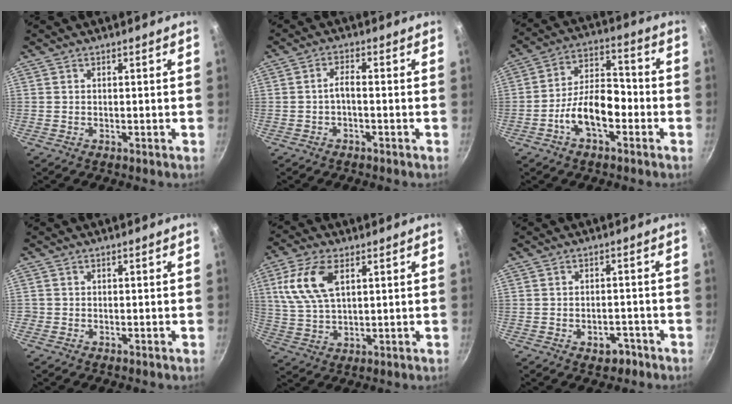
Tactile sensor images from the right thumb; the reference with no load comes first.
{"total": 2.5, "force": [-1.0, 0.8, 2.1], "torque": [-0.045, 0.018, -0.022]}
{"total": 11.8, "force": [-4.3, 6.3, 9.0], "torque": [-0.128, 0.054, -0.083]}
{"total": 0.5, "force": [-0.2, 0.5, 0.0], "torque": [0.002, 0.001, -0.006]}
{"total": 11.0, "force": [3.8, 5.8, 8.5], "torque": [-0.170, 0.000, 0.077]}
{"total": 3.8, "force": [-2.2, 2.4, 2.0], "torque": [-0.009, 0.019, -0.023]}